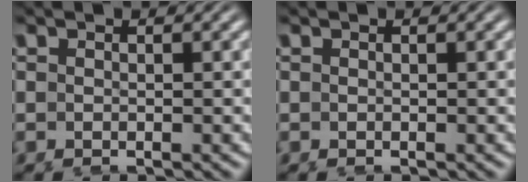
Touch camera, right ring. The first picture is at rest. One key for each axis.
{"total": 0.0}